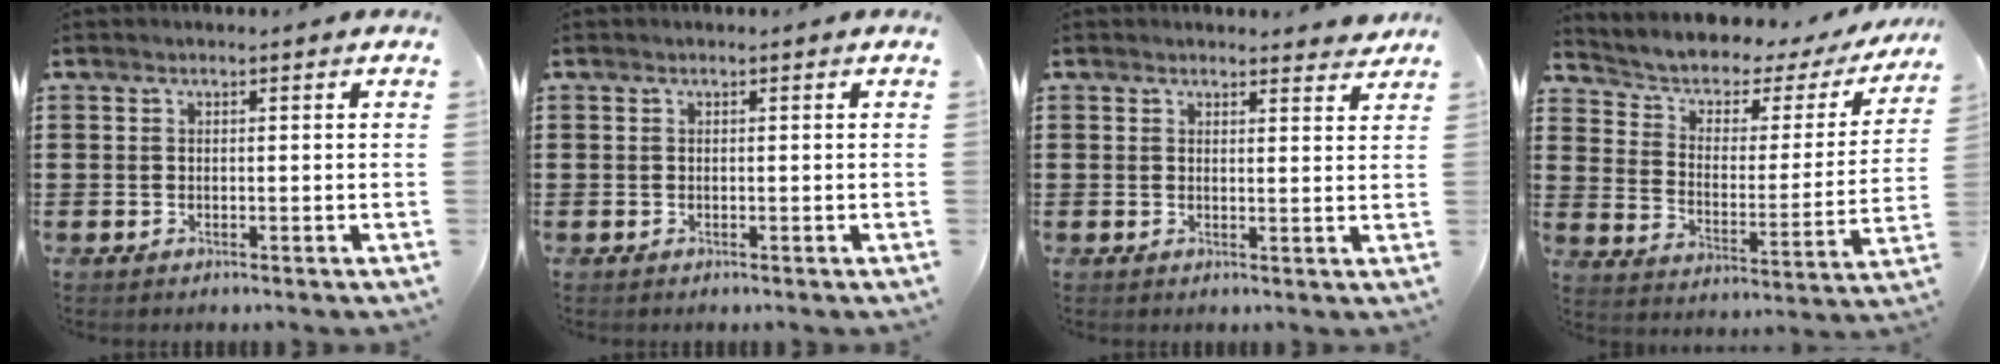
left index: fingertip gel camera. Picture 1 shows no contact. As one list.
[{"total": 0.0}, {"total": 2.3, "force": [2.2, 0.3, 0.4], "torque": [-0.005, -0.005, 0.041]}, {"total": 3.3, "force": [2.0, 2.1, 1.6], "torque": [-0.049, -0.020, 0.024]}]